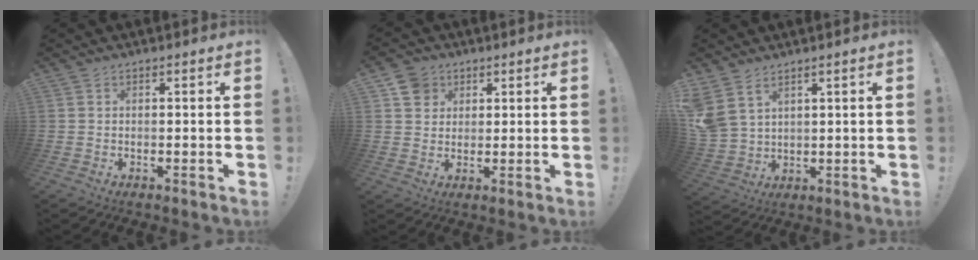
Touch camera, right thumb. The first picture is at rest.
{"total": 6.4, "force": [3.3, 5.4, 1.2], "torque": [-0.015, -0.015, 0.066]}
{"total": 6.7, "force": [4.5, 3.8, 3.1], "torque": [-0.075, -0.022, 0.094]}